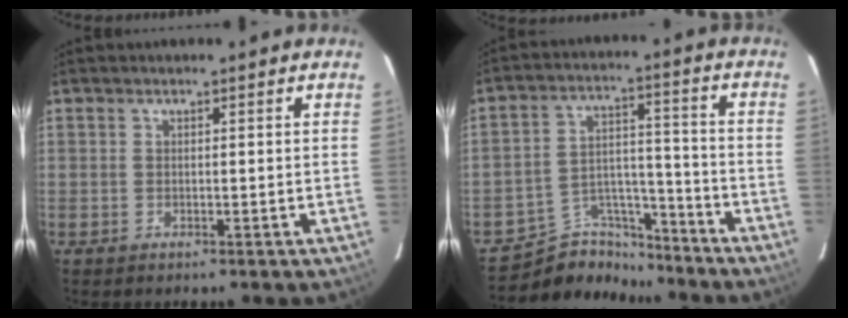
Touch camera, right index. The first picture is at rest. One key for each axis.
{"total": 11.5, "fx": -10.5, "fy": 4.5, "fz": 1.3, "tx": -0.028, "ty": 0.050, "tz": -0.172}